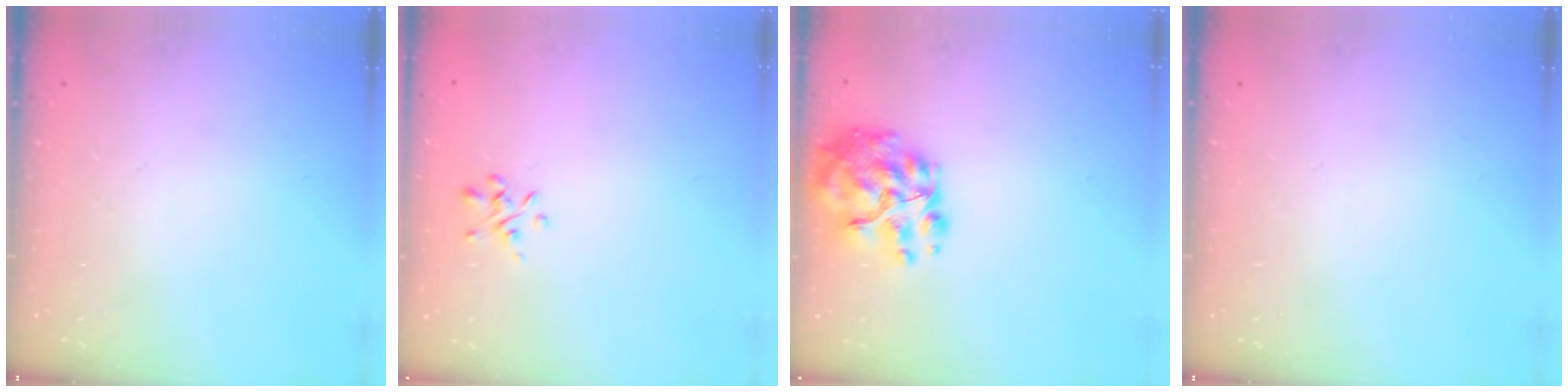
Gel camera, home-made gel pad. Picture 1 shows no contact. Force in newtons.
{"total": 1.0, "press": 0.8, "slide": 0.5}
{"total": 13.7, "press": 13.2, "slide": 3.6}
{"total": 0.0}